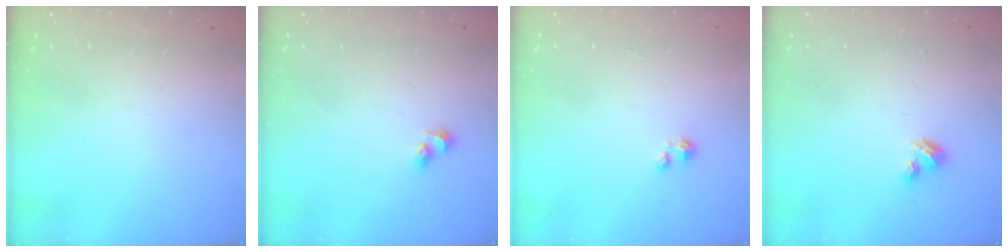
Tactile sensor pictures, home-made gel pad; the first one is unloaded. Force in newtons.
{"total": 4.1, "press": 3.5, "slide": 2.1}
{"total": 0.5, "press": 0.5, "slide": 0.2}
{"total": 3.4, "press": 3.4, "slide": 0.3}